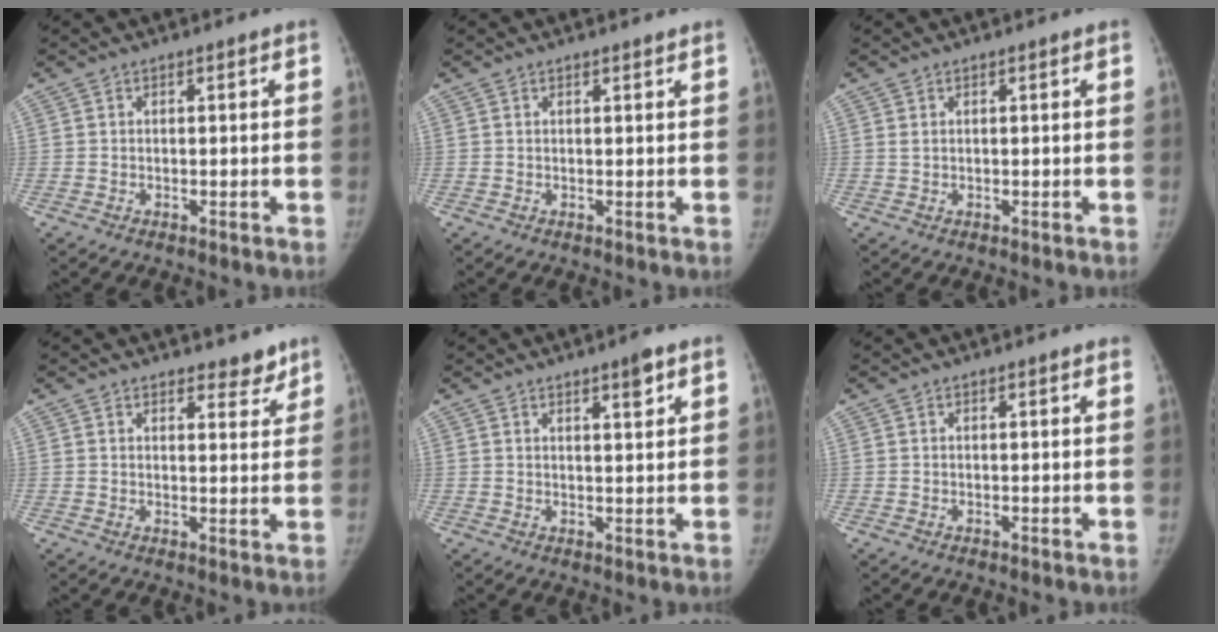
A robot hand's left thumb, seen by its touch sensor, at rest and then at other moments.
{"total": 0.7, "force": [0.6, 0.0, 0.2], "torque": [-0.005, -0.004, 0.011]}
{"total": 0.6, "force": [0.3, 0.2, 0.4], "torque": [-0.009, 0.004, 0.008]}
{"total": 4.1, "force": [3.4, 1.8, 1.5], "torque": [0.006, -0.023, 0.045]}
{"total": 3.5, "force": [2.2, 0.6, 2.7], "torque": [-0.036, -0.014, 0.034]}
{"total": 1.7, "force": [1.5, 0.3, 0.7], "torque": [-0.006, 0.001, 0.014]}